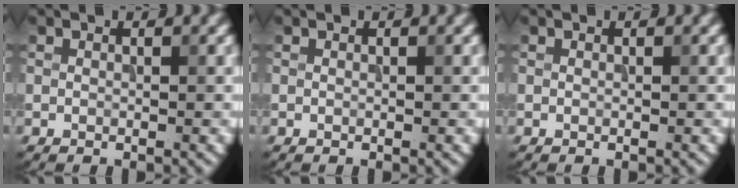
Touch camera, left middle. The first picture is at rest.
{"total": 0.0}
{"total": 0.0}